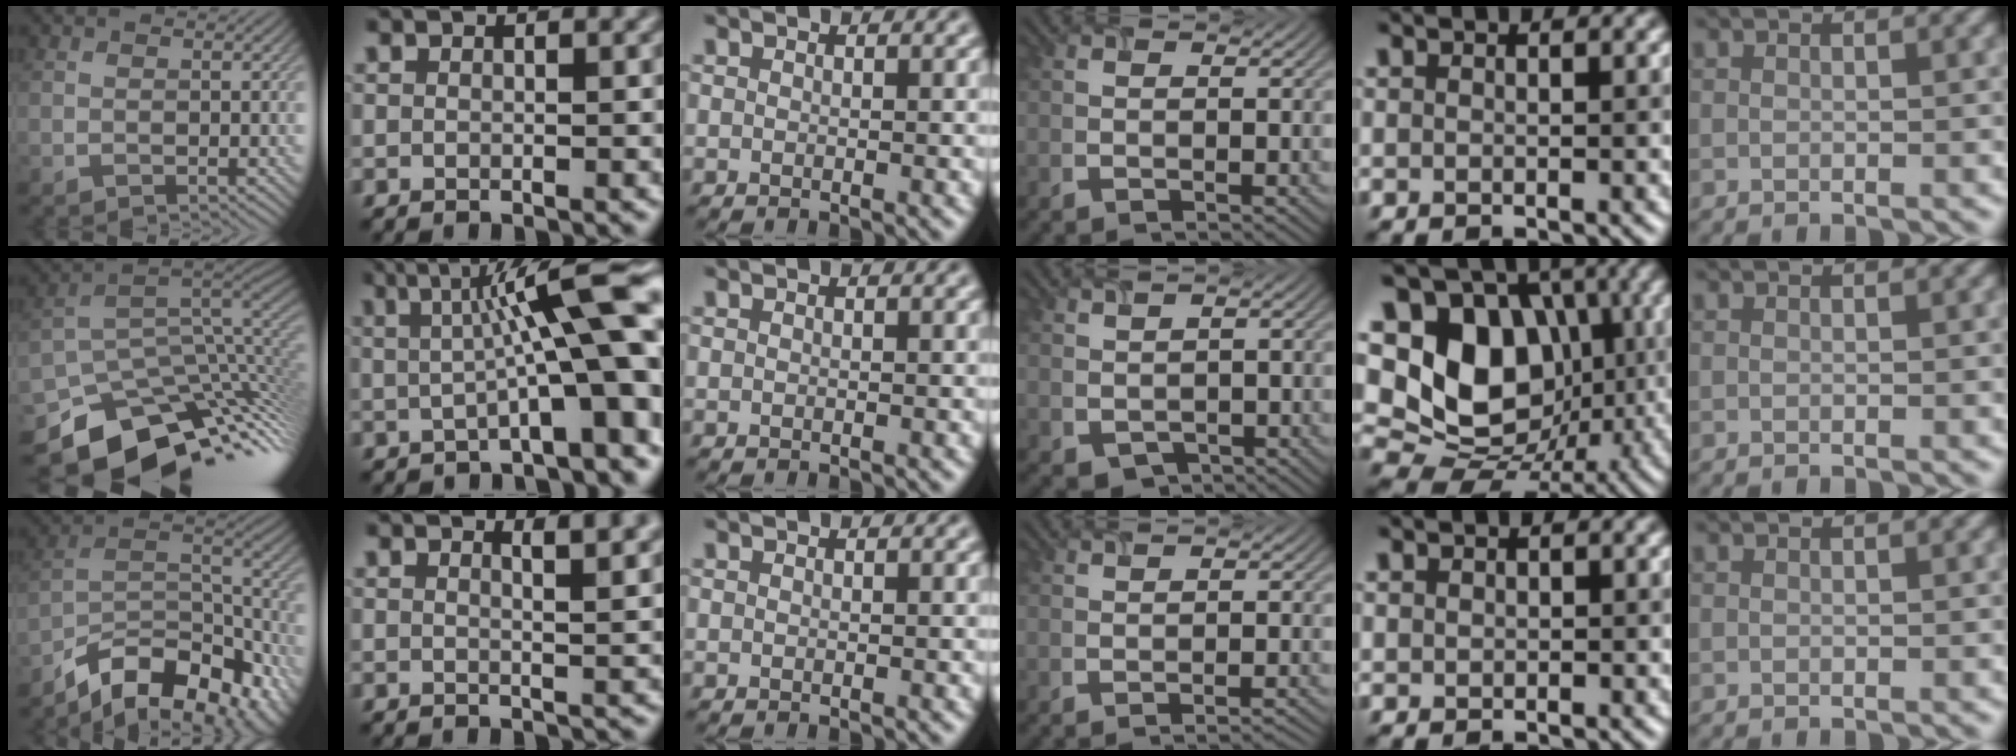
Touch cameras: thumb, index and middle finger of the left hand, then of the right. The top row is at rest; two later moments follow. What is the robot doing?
{"motion": "open", "object": "airpods case & airpods"}